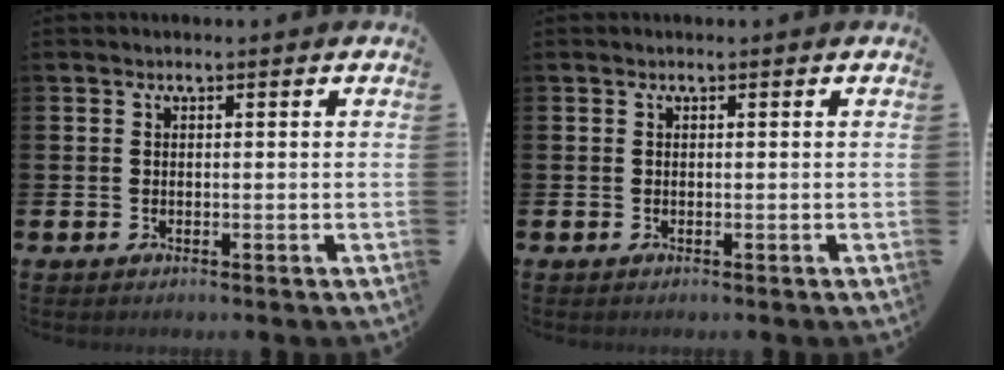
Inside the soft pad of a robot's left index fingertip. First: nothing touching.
{"total": 0.0}